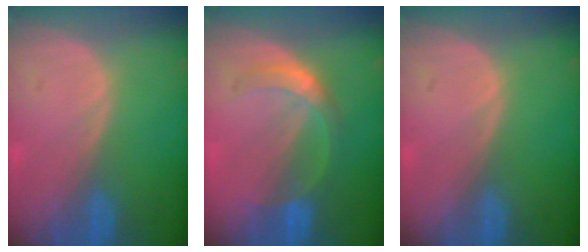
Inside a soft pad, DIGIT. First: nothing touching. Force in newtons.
{"total": 5.7, "press": 5.1, "slide": 2.7}
{"total": 0.0}